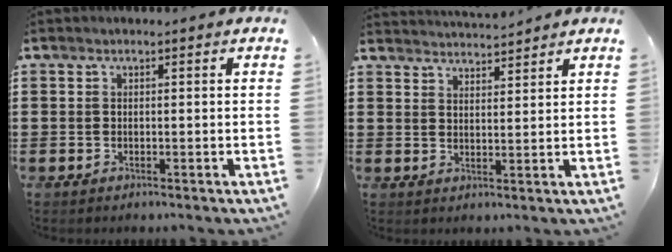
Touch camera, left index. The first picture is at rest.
{"total": 3.4, "force": [3.4, -0.1, 0.1], "torque": [-0.011, -0.012, 0.063]}